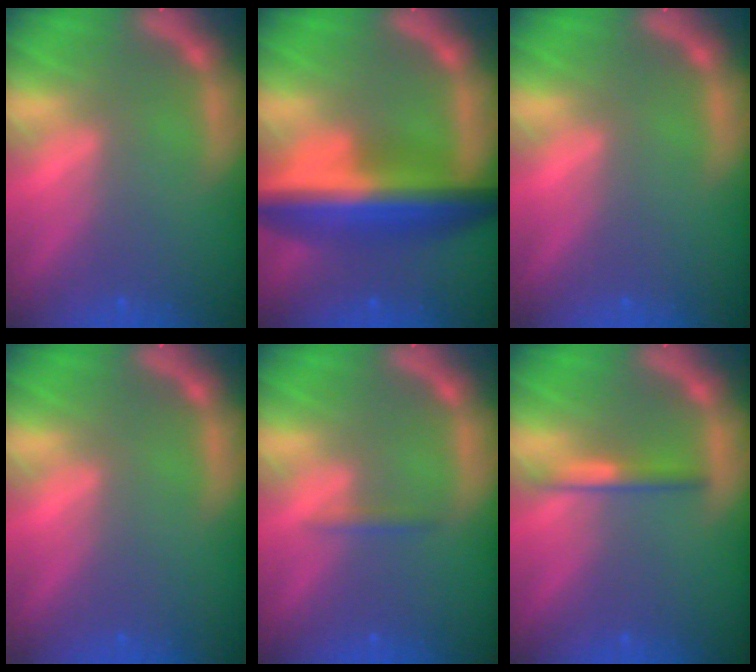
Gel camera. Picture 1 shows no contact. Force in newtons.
{"total": 10.0}
{"total": 0.0}
{"total": 0.0}
{"total": 0.9}
{"total": 2.0}